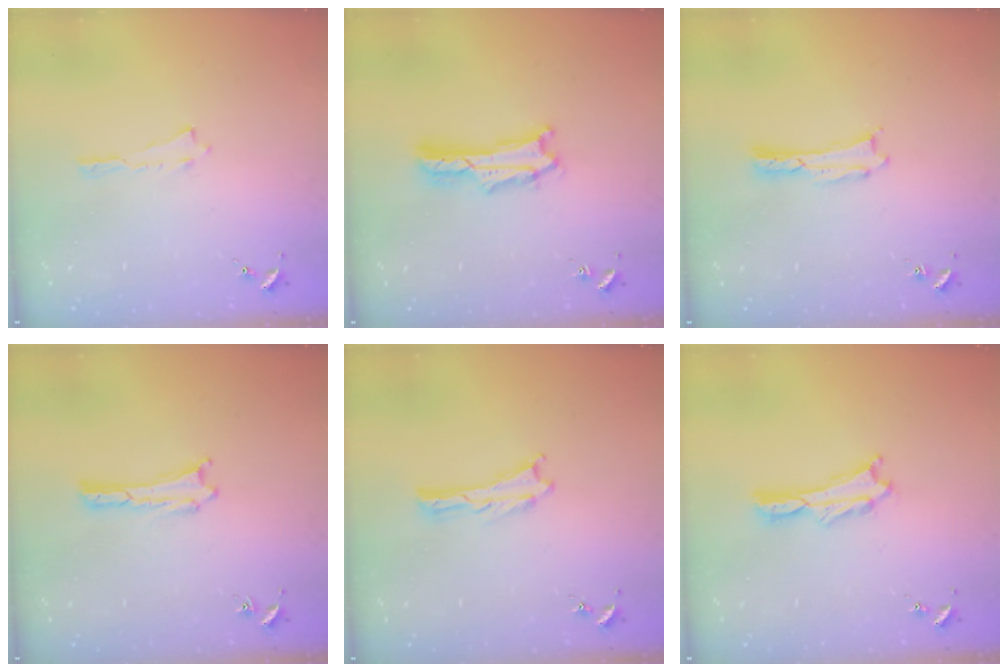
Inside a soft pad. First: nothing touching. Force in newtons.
{"total": 2.7, "press": 2.7, "slide": 0.4}
{"total": 0.0}
{"total": 0.0}
{"total": 0.0}
{"total": 1.1, "press": 1.1, "slide": 0.2}